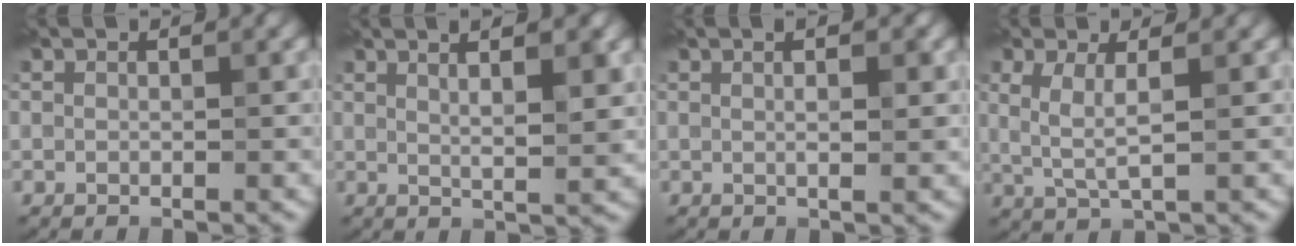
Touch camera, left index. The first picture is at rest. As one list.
[{"total": 5.4, "force": [2.3, 1.4, 4.6], "torque": [-0.047, 0.015, 0.018]}, {"total": 2.5, "force": [0.5, 0.7, 2.3], "torque": [-0.025, -0.002, 0.010]}, {"total": 2.6, "force": [0.5, 0.4, 2.5], "torque": [-0.063, -0.003, 0.015]}]